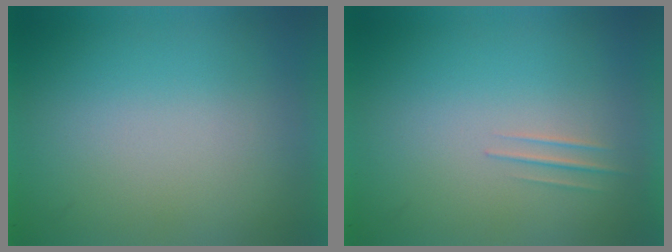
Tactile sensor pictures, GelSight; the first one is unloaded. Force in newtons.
{"total": 1.2}